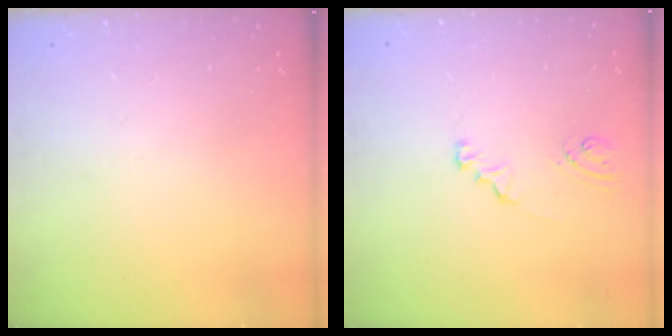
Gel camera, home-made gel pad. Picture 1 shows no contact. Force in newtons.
{"total": 1.5, "press": 1.4, "slide": 0.1}